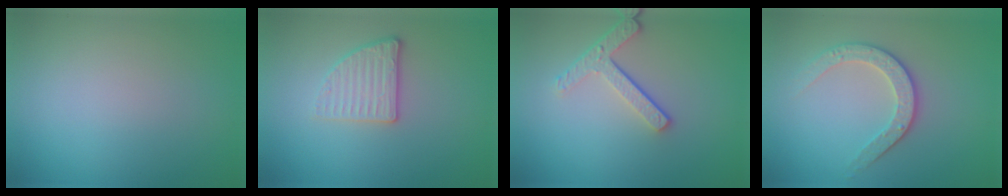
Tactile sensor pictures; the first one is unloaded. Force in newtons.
{"total": 2.7, "press": 2.5, "slide": 1.0}
{"total": 3.3, "press": 2.5, "slide": 2.2}
{"total": 2.9, "press": 2.7, "slide": 1.1}